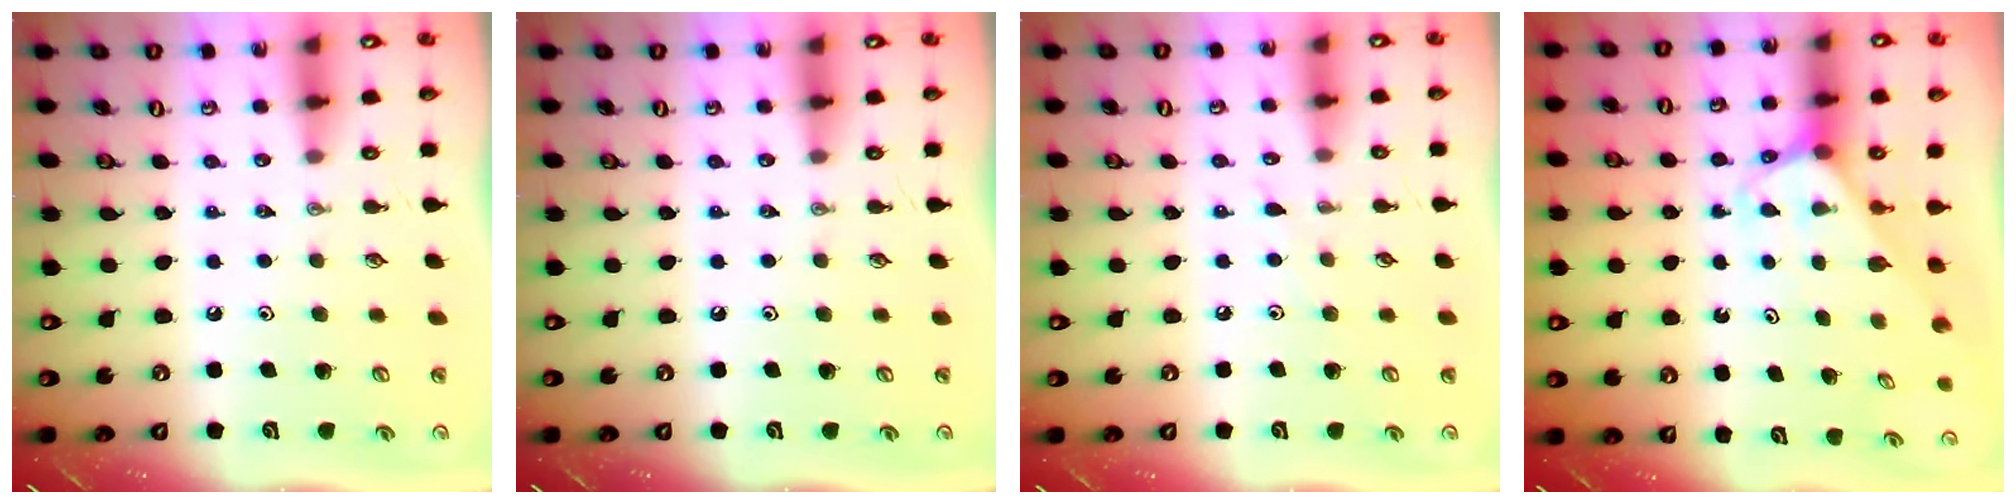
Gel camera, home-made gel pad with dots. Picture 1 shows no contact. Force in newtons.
{"total": 0.0}
{"total": 3.4, "press": 3.4, "slide": 0.4}
{"total": 2.8, "press": 2.8, "slide": 0.1}